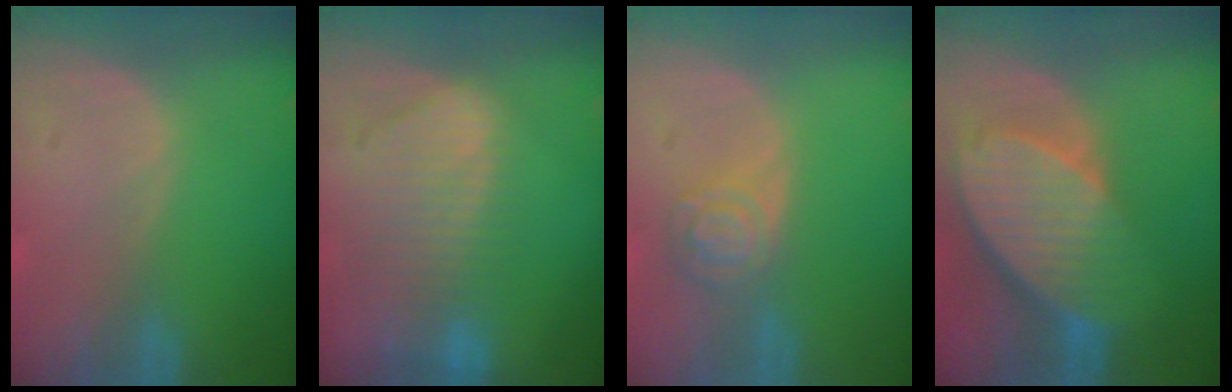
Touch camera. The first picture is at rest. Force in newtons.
{"total": 9.3, "press": 8.2, "slide": 4.4}
{"total": 5.0, "press": 4.5, "slide": 2.3}
{"total": 10.3, "press": 8.9, "slide": 5.2}